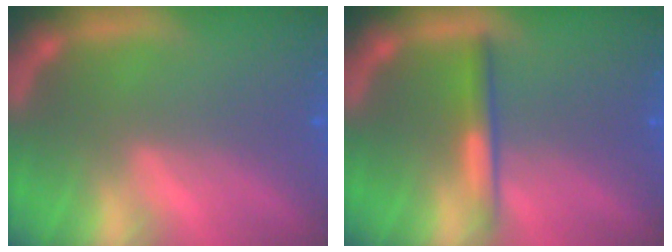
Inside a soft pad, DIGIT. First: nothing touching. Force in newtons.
{"total": 2.4}